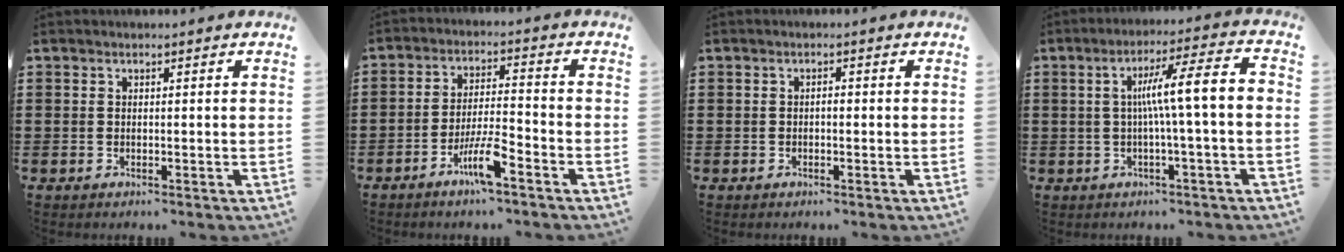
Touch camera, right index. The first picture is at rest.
{"total": 6.4, "force": [-4.0, 1.0, 4.9], "torque": [-0.106, -0.003, -0.077]}
{"total": 0.9, "force": [-0.3, 0.3, 0.8], "torque": [-0.016, -0.003, -0.004]}
{"total": 8.6, "force": [0.0, 0.5, 8.6], "torque": [-0.159, 0.005, -0.009]}